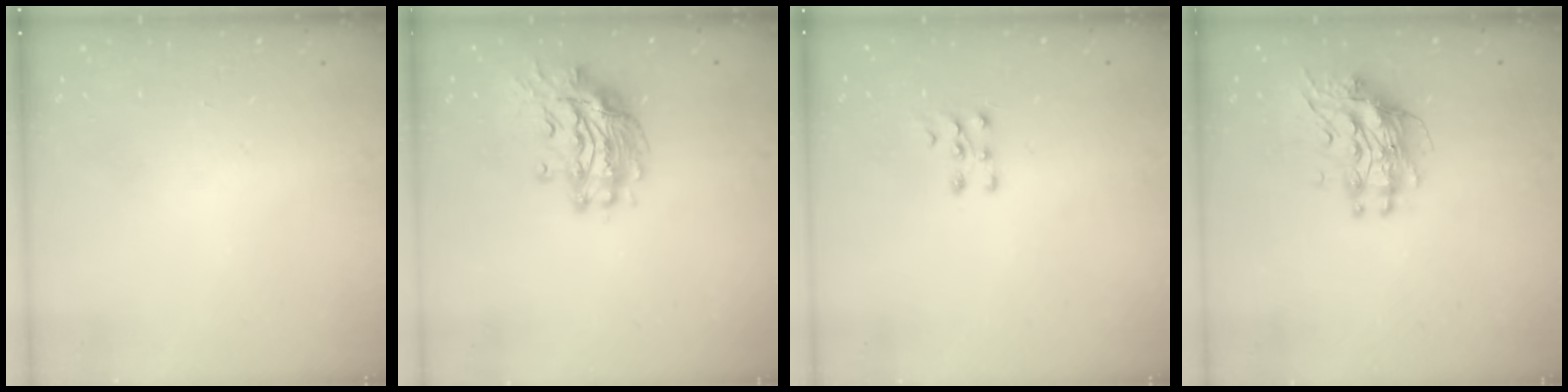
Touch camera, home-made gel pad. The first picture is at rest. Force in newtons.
{"total": 12.3, "press": 12.2, "slide": 1.6}
{"total": 6.6, "press": 6.6, "slide": 0.8}
{"total": 11.4, "press": 11.3, "slide": 1.0}